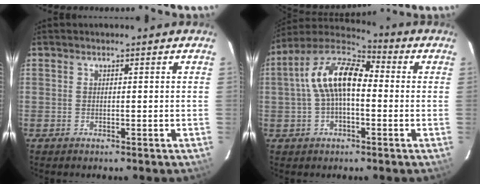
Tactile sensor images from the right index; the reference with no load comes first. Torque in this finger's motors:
{"motor_torque": [1.45, 0.54, 0.92, 0.21]}